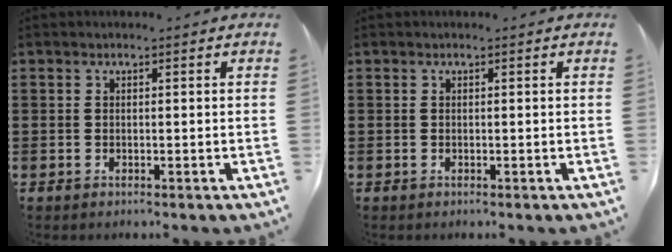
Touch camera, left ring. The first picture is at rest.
{"total": 0.0}